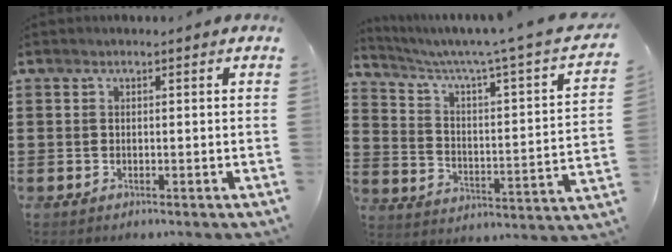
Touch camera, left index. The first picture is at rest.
{"total": 4.4, "force": [3.2, -0.2, 3.1], "torque": [-0.074, -0.039, 0.044]}